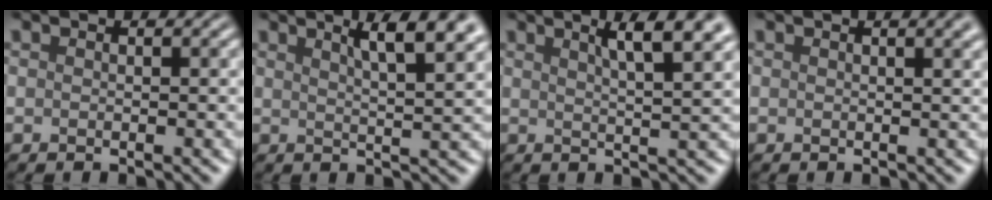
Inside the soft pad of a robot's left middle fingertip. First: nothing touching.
{"total": 6.2, "force": [3.7, 1.6, 4.8], "torque": [-0.040, 0.019, 0.035]}
{"total": 5.6, "force": [3.2, 1.3, 4.5], "torque": [-0.040, 0.017, 0.032]}
{"total": 3.3, "force": [1.7, 1.4, 2.5], "torque": [-0.011, 0.009, 0.002]}